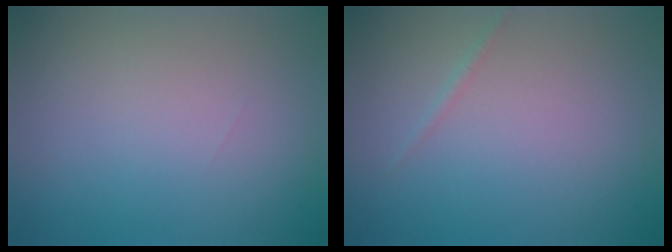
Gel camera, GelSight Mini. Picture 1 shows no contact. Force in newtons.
{"total": 0.6, "press": 0.6, "slide": 0.0}